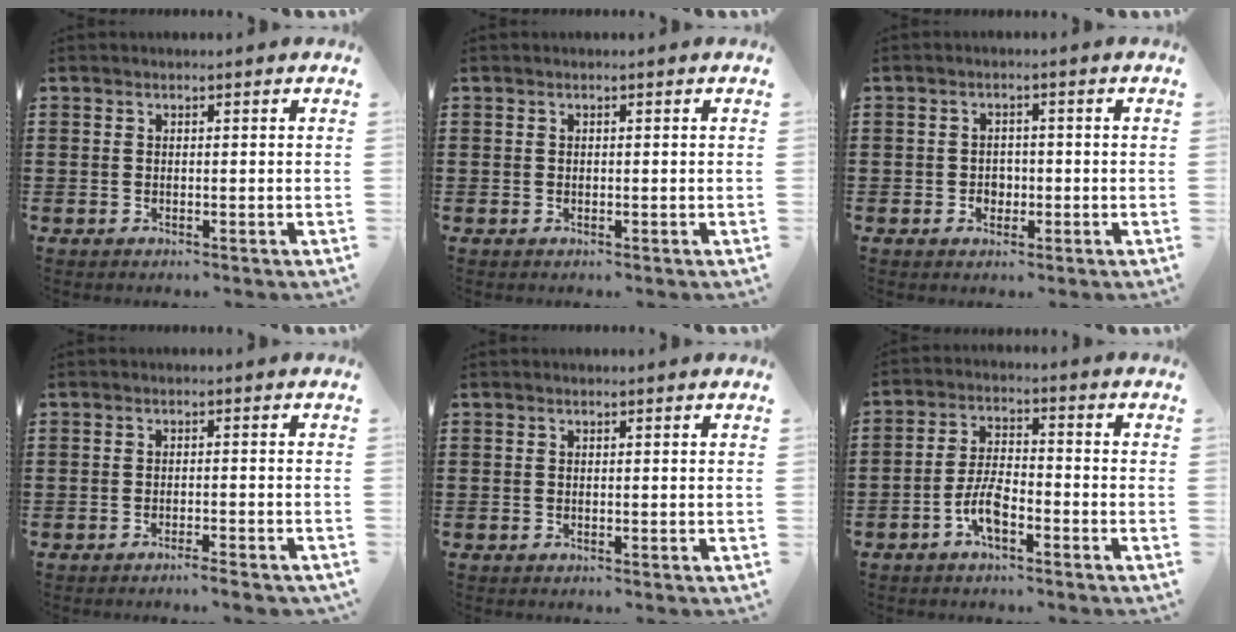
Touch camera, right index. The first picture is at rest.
{"total": 0.0}
{"total": 2.0, "force": [-0.5, 1.8, 0.8], "torque": [-0.018, 0.007, -0.012]}
{"total": 2.0, "force": [-1.8, -0.2, 1.0], "torque": [-0.016, 0.000, -0.034]}
{"total": 0.0}
{"total": 5.8, "force": [-3.1, 2.3, 4.4], "torque": [-0.105, 0.002, -0.065]}